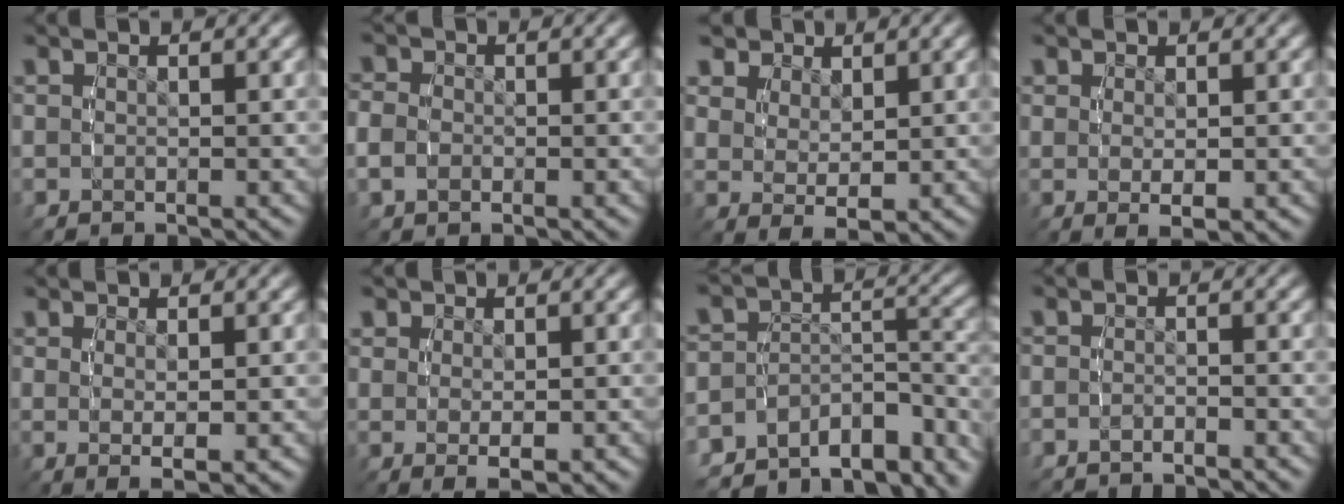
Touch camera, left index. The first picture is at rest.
{"total": 2.4, "force": [-0.5, 2.1, 1.1], "torque": [-0.029, -0.006, -0.007]}
{"total": 3.7, "force": [1.7, 1.9, 2.7], "torque": [-0.044, -0.017, 0.043]}
{"total": 1.9, "force": [-0.1, 0.2, 1.9], "torque": [-0.028, -0.016, 0.013]}
{"total": 2.3, "force": [-0.1, 0.1, 2.3], "torque": [-0.037, -0.015, 0.011]}
{"total": 2.1, "force": [0.1, 0.8, 2.0], "torque": [-0.034, -0.017, 0.016]}
{"total": 14.2, "force": [-10.3, 7.8, 6.1], "torque": [-0.090, -0.036, -0.154]}
{"total": 1.8, "force": [-1.7, 0.6, 0.0], "torque": [-0.007, -0.008, -0.028]}